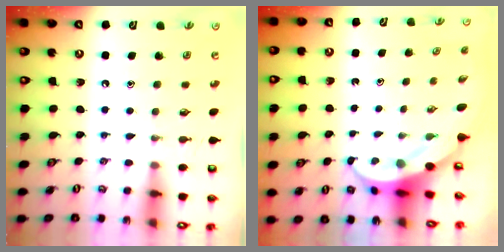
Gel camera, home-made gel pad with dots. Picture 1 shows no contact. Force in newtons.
{"total": 4.8, "press": 4.8, "slide": 0.5}